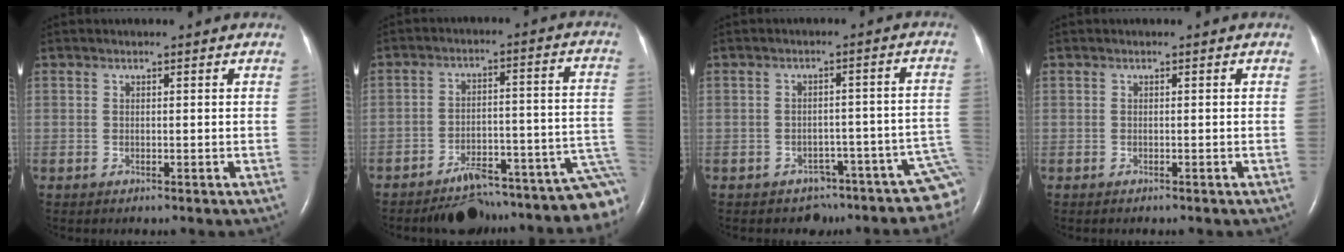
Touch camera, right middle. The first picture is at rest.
{"total": 19.9, "force": [-17.6, 3.3, 8.8], "torque": [-0.025, 0.051, -0.227]}
{"total": 9.2, "force": [-7.1, 5.1, 3.0], "torque": [-0.009, 0.062, -0.073]}
{"total": 1.0, "force": [-0.9, 0.3, 0.5], "torque": [-0.010, -0.002, -0.007]}